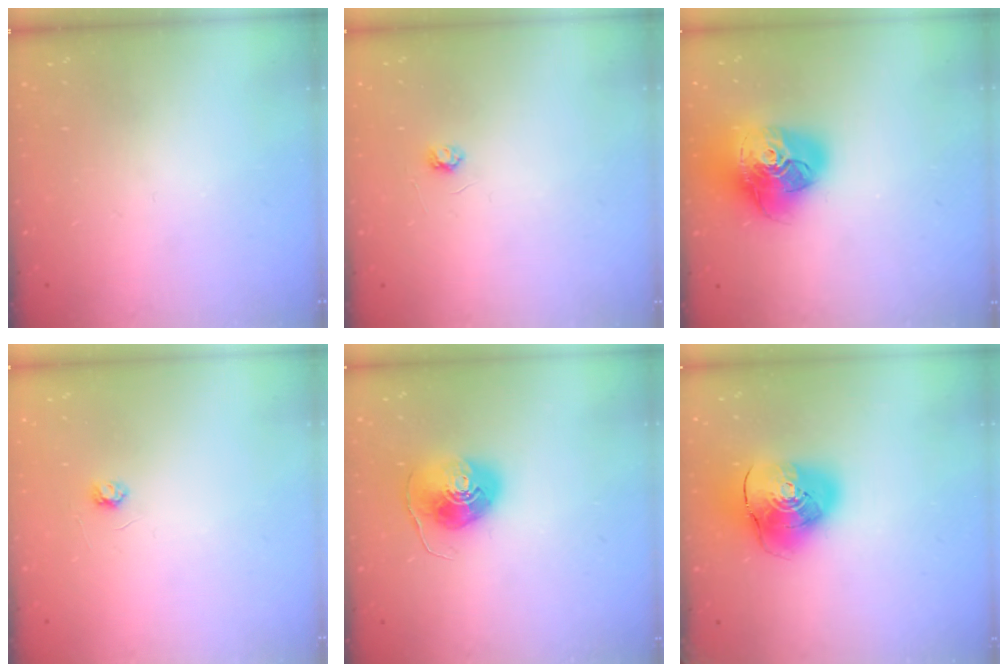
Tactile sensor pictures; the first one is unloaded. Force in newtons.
{"total": 2.6, "press": 2.6, "slide": 0.3}
{"total": 21.4, "press": 21.3, "slide": 2.3}
{"total": 2.6, "press": 2.6, "slide": 0.3}
{"total": 8.5, "press": 8.4, "slide": 1.2}
{"total": 14.4, "press": 14.2, "slide": 2.1}